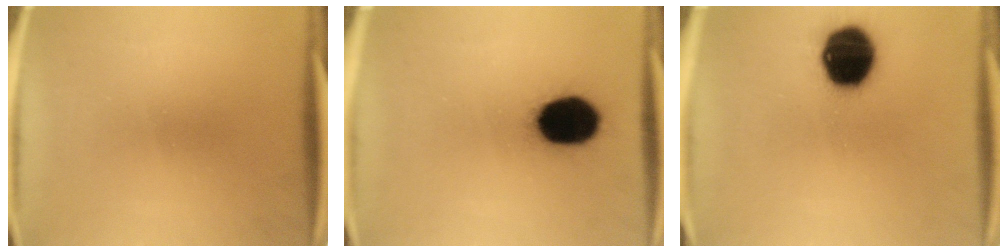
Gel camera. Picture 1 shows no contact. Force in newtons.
{"total": 16.7}
{"total": 17.4}